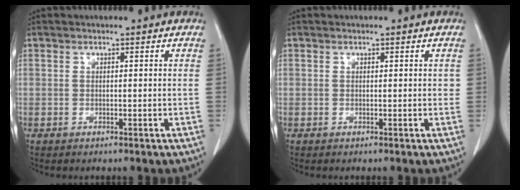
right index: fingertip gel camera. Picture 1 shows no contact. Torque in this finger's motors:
{"motor_torque": [0.22, -0.11, 0.04, 0.01]}